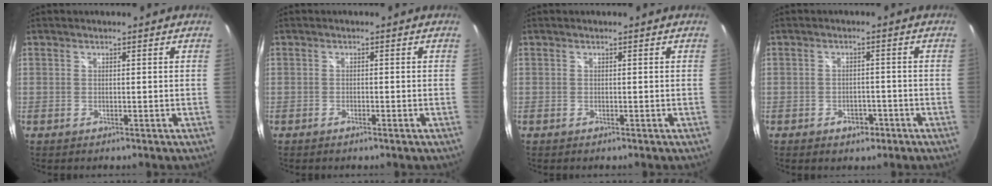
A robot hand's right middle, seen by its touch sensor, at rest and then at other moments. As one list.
[{"total": 0.9, "force": [-0.7, 0.0, 0.5], "torque": [-0.009, -0.001, -0.014]}, {"total": 0.0}, {"total": 3.5, "force": [-2.1, 2.4, 1.5], "torque": [-0.031, 0.002, -0.024]}]